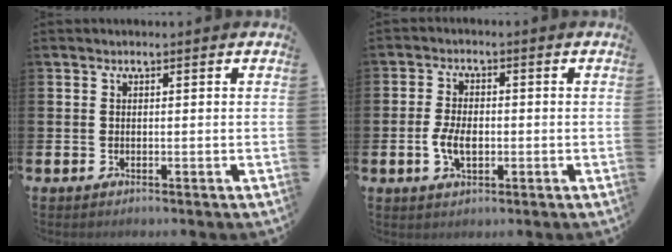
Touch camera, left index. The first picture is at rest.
{"total": 4.2, "force": [-0.7, 2.5, 3.3], "torque": [-0.055, 0.000, -0.018]}